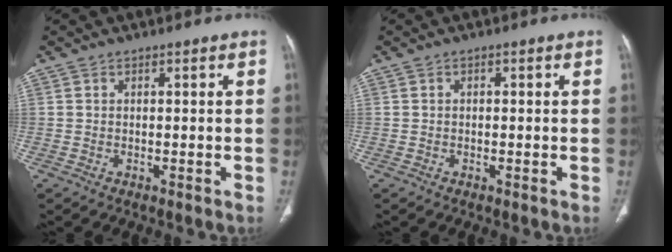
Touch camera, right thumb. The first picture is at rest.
{"total": 0.5, "force": [0.1, 0.3, 0.4], "torque": [-0.006, 0.002, 0.000]}